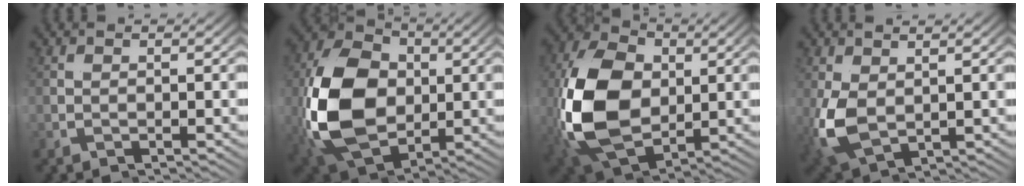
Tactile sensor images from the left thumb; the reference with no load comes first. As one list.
[{"total": 17.5, "force": [-0.6, 11.6, 13.1], "torque": [-0.289, -0.041, 0.006]}, {"total": 15.4, "force": [-1.1, 10.2, 11.5], "torque": [-0.262, -0.040, -0.004]}, {"total": 5.7, "force": [-0.7, 4.1, 3.9], "torque": [-0.108, -0.031, 0.004]}]